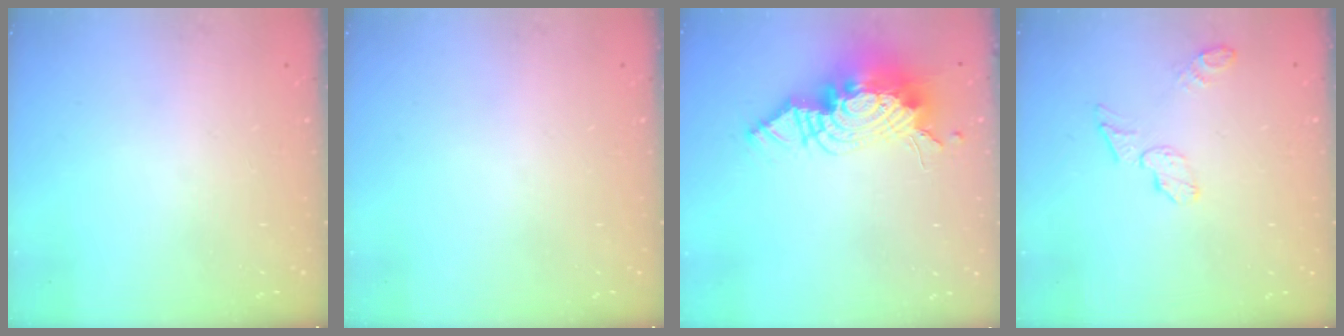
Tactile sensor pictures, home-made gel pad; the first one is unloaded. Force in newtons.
{"total": 0.0}
{"total": 18.1, "press": 18.0, "slide": 1.9}
{"total": 6.1, "press": 6.1, "slide": 0.3}